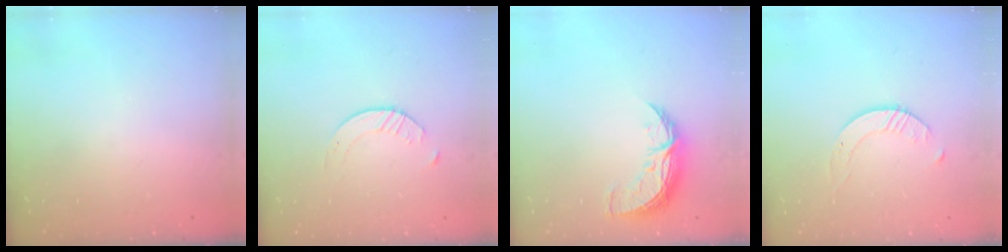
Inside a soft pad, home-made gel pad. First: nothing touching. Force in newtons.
{"total": 2.1, "press": 2.0, "slide": 0.3}
{"total": 8.9, "press": 8.9, "slide": 0.6}
{"total": 2.8, "press": 2.8, "slide": 0.3}